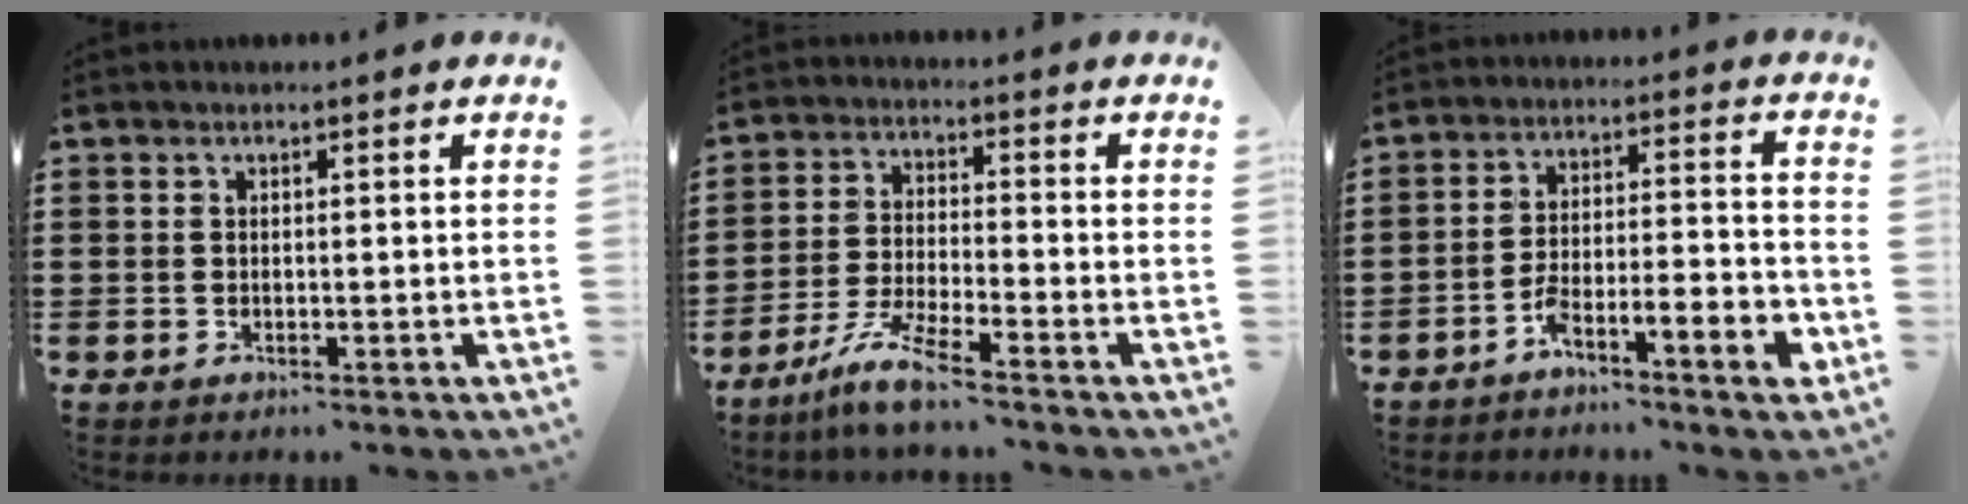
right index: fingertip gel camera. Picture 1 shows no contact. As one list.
[{"total": 6.5, "force": [-5.3, 0.0, 3.9], "torque": [-0.097, -0.017, -0.106]}, {"total": 6.5, "force": [-4.6, 1.1, 4.4], "torque": [-0.080, 0.004, -0.087]}]